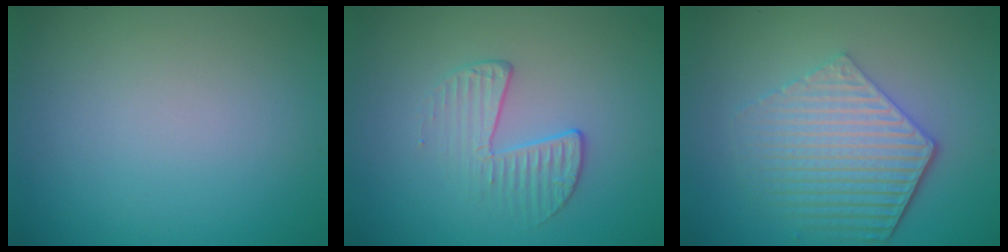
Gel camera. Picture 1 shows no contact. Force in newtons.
{"total": 2.2, "press": 1.3, "slide": 1.8}
{"total": 5.9, "press": 4.3, "slide": 4.0}